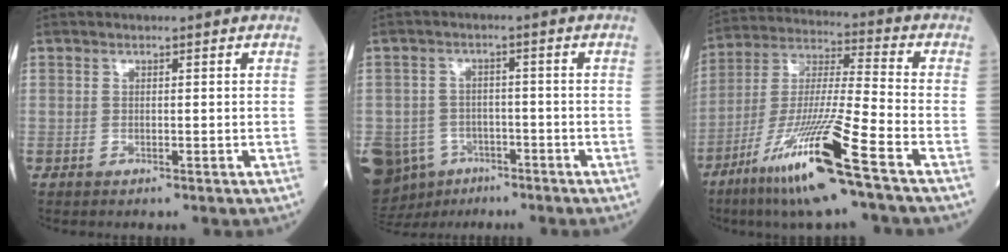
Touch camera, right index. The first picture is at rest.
{"total": 14.4, "force": [-7.6, 11.0, 5.4], "torque": [-0.152, 0.002, -0.109]}
{"total": 17.2, "force": [-9.4, -0.7, 14.3], "torque": [-0.309, -0.044, -0.178]}